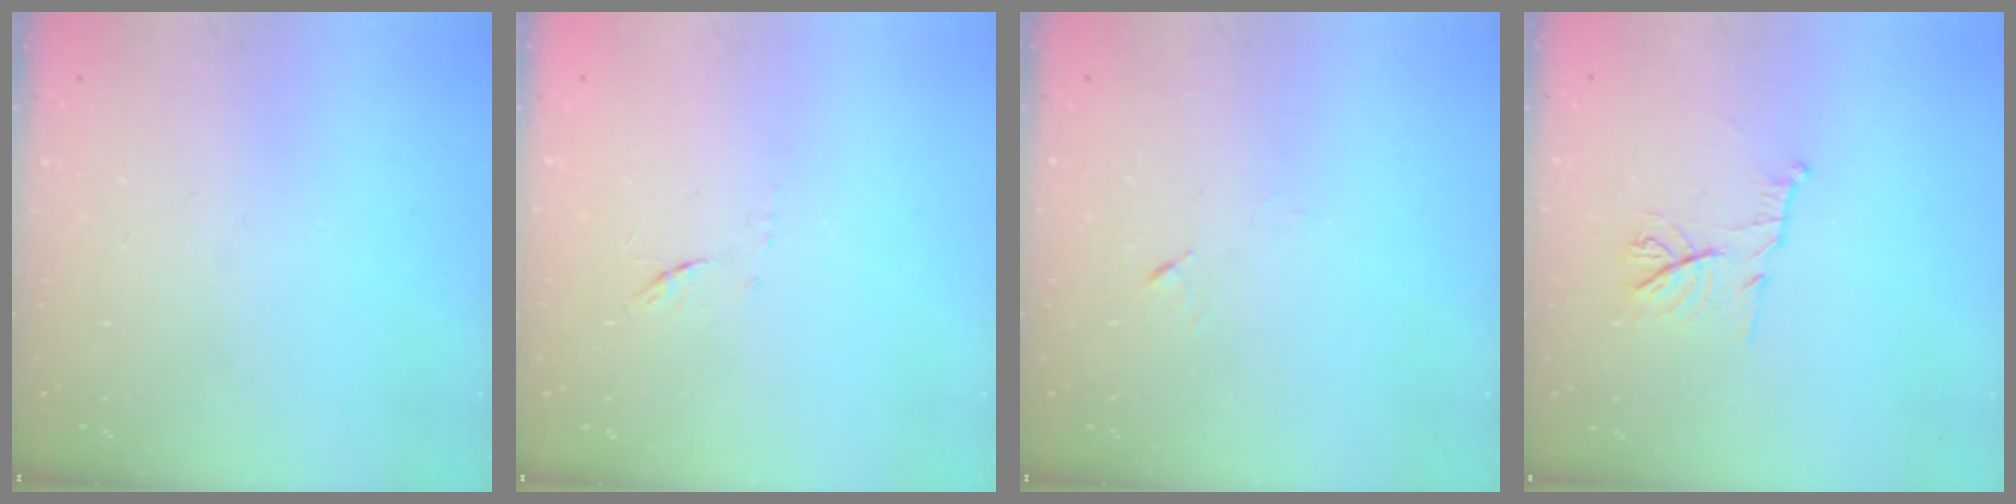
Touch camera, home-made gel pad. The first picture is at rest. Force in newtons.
{"total": 5.4, "press": 5.3, "slide": 0.9}
{"total": 4.2, "press": 4.1, "slide": 0.7}
{"total": 9.5, "press": 9.5, "slide": 0.2}